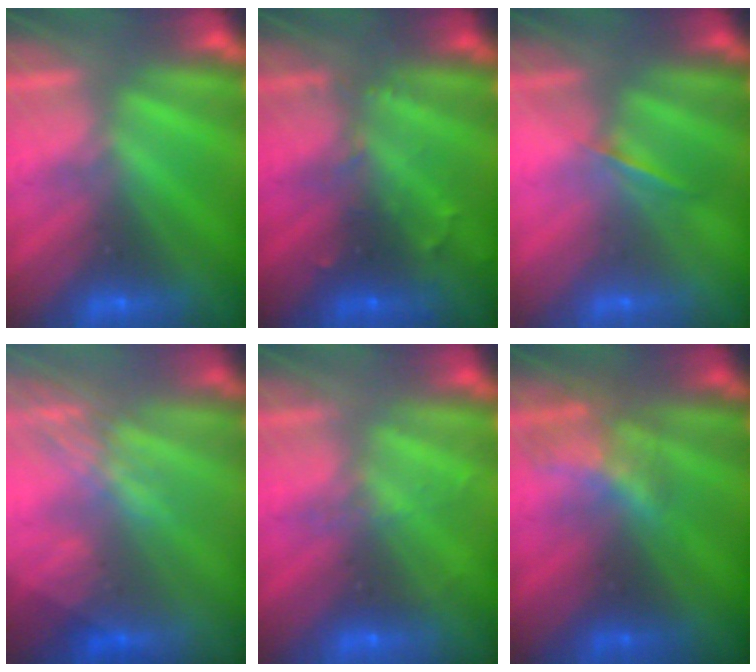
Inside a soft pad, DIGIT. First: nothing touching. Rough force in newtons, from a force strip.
{"total": 2.8}
{"total": 1.3}
{"total": 2.7}
{"total": 1.9}
{"total": 2.1}